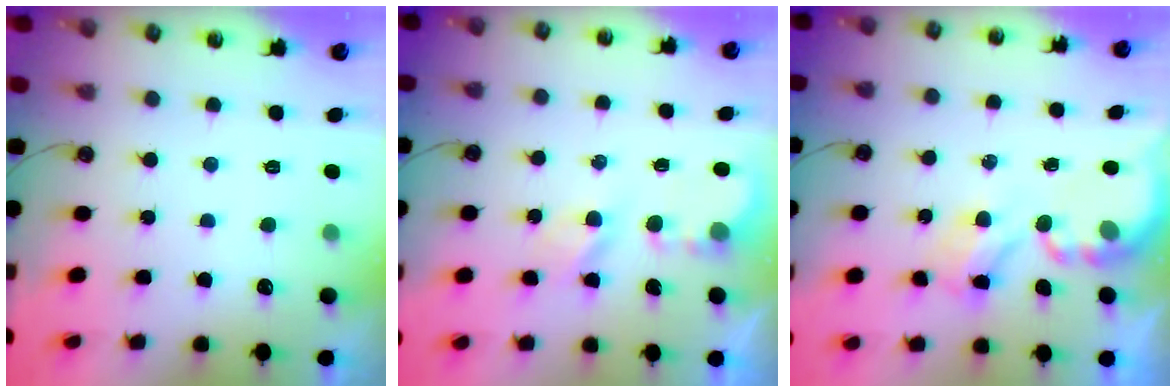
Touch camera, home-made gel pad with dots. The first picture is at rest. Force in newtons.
{"total": 4.7, "press": 4.7, "slide": 0.3}
{"total": 4.0, "press": 4.0, "slide": 0.2}